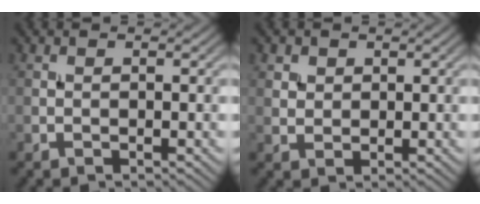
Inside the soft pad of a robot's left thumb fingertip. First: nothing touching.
{"total": 2.5, "force": [1.3, 2.0, 0.9], "torque": [-0.027, -0.007, 0.033]}